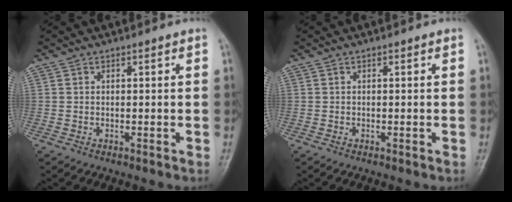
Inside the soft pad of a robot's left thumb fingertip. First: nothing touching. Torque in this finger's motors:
{"motor_torque": [-0.18, 0.23, 0.03, -0.06, 0.01]}